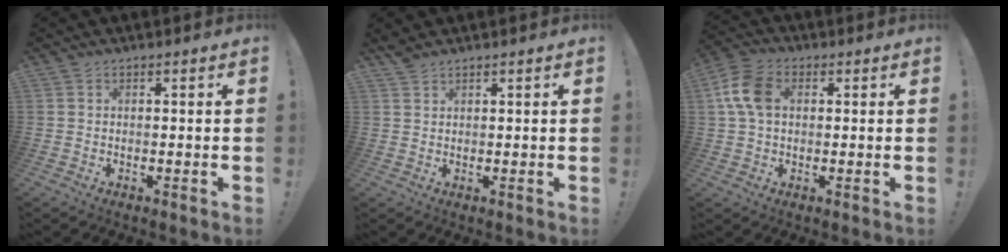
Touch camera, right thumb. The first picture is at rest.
{"total": 2.1, "force": [1.9, 0.4, 0.9], "torque": [-0.018, -0.011, 0.035]}
{"total": 9.7, "force": [1.8, 6.7, 6.9], "torque": [-0.147, 0.017, 0.039]}